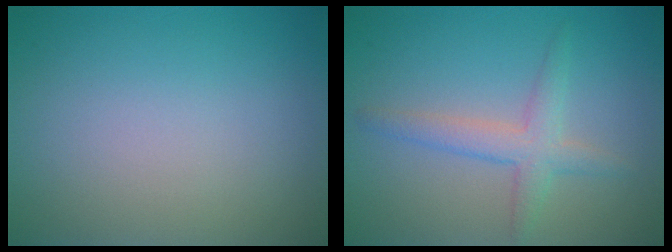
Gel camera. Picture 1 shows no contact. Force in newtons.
{"total": 2.8, "press": 2.8, "slide": 0.1}